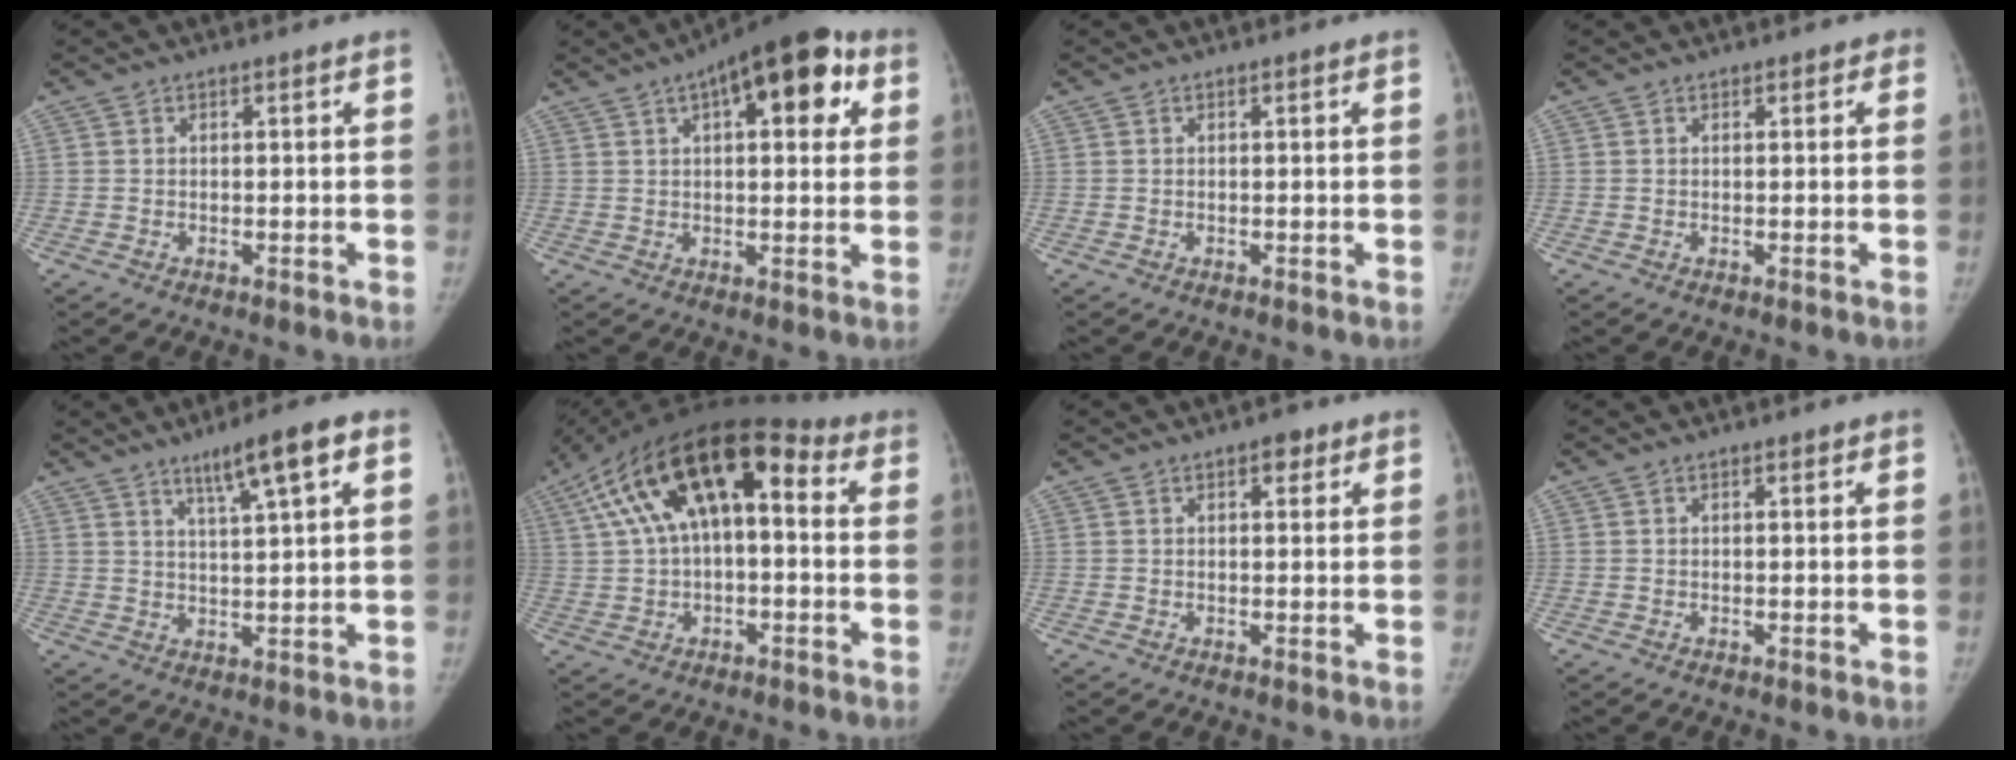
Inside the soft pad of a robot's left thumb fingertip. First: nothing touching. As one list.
[{"total": 15.9, "force": [6.3, 6.8, 12.9], "torque": [-0.146, 0.014, 0.081]}, {"total": 0.0}, {"total": 0.9, "force": [0.5, 0.7, 0.3], "torque": [0.009, 0.000, 0.001]}, {"total": 8.1, "force": [4.4, 0.9, 6.8], "torque": [-0.110, -0.012, 0.072]}, {"total": 19.2, "force": [4.2, 9.5, 16.2], "torque": [-0.271, 0.048, 0.054]}, {"total": 2.3, "force": [1.2, 1.2, 1.5], "torque": [-0.009, -0.002, 0.014]}, {"total": 0.0}]